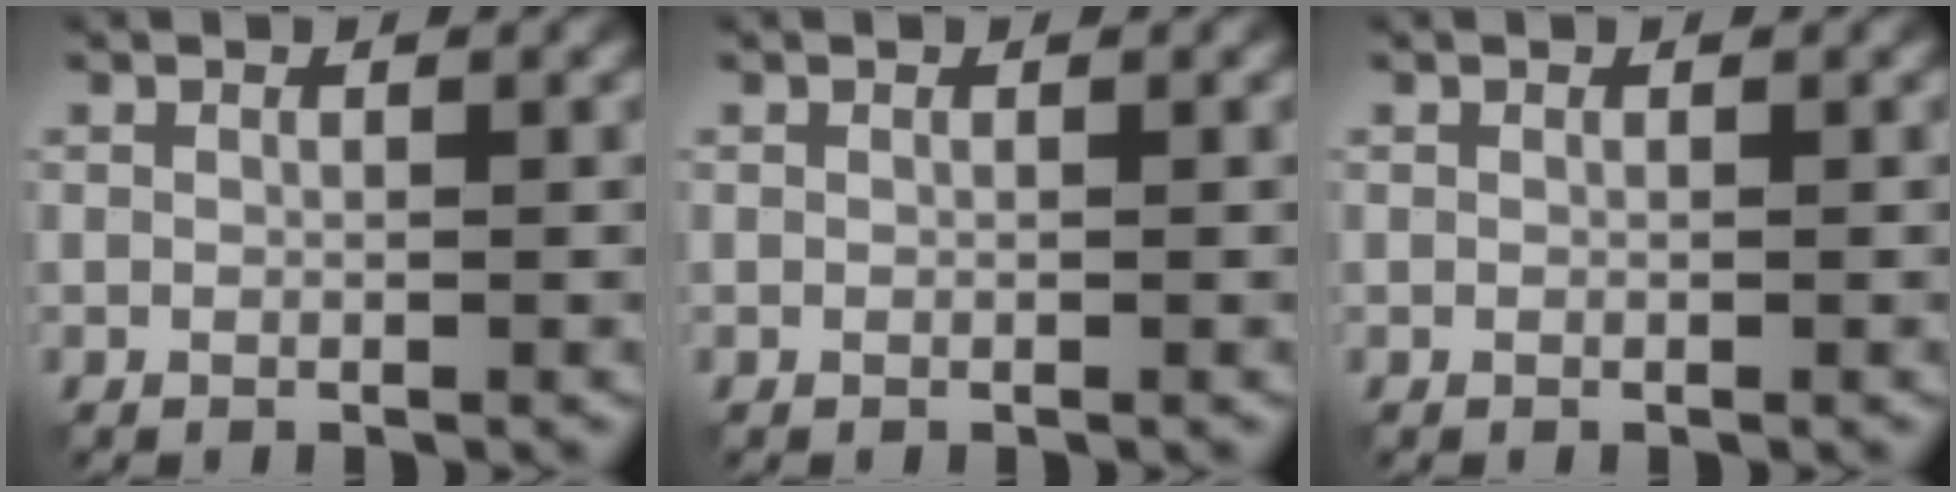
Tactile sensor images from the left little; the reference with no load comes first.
{"total": 0.0}
{"total": 0.0}